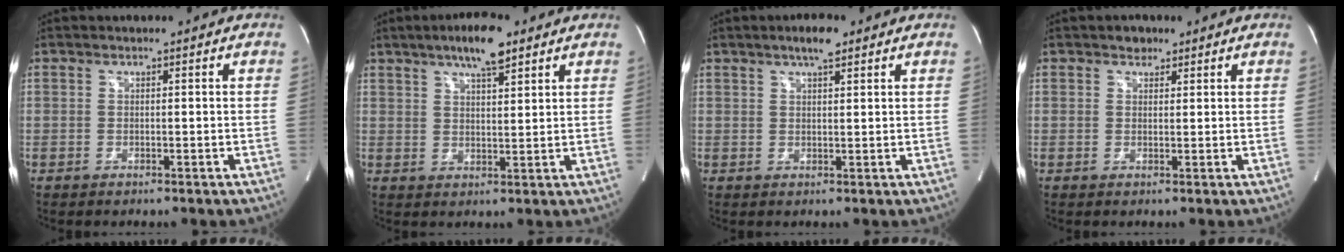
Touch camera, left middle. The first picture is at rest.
{"total": 7.5, "force": [5.1, 1.4, 5.4], "torque": [-0.098, 0.007, 0.083]}
{"total": 3.8, "force": [2.6, 0.7, 2.7], "torque": [-0.051, 0.005, 0.043]}
{"total": 1.8, "force": [1.3, 1.1, 0.5], "torque": [-0.009, 0.000, 0.018]}